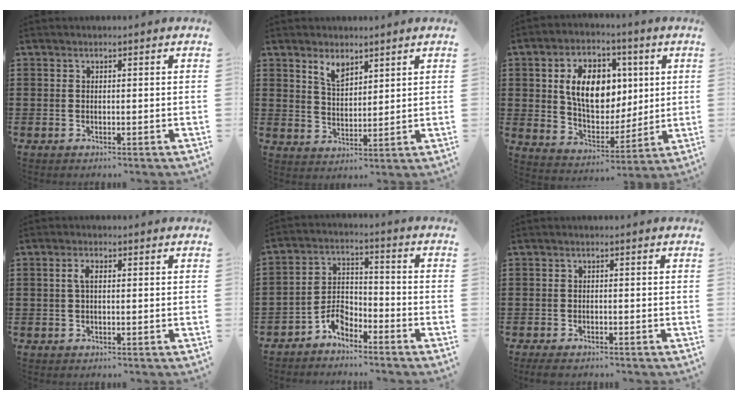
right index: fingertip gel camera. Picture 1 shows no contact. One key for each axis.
{"total": 3.8, "fx": 2.9, "fy": 1.6, "fz": 1.8, "tx": -0.044, "ty": 0.002, "tz": 0.054}
{"total": 11.4, "fx": 2.5, "fy": 7.9, "fz": 7.9, "tx": -0.149, "ty": 0.013, "tz": 0.041}
{"total": 2.1, "fx": 0.2, "fy": 0.8, "fz": 1.9, "tx": -0.046, "ty": 0.002, "tz": -0.001}
{"total": 4.7, "fx": -3.8, "fy": 2.1, "fz": 1.7, "tx": -0.040, "ty": 0.008, "tz": -0.075}
{"total": 1.3, "fx": -1.2, "fy": 0.3, "fz": 0.4, "tx": -0.017, "ty": -0.004, "tz": -0.026}